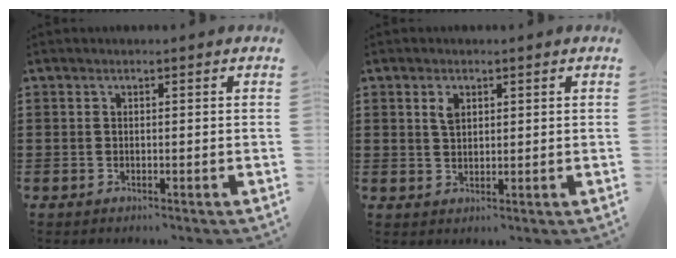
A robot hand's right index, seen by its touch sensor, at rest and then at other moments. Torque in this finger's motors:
{"motor_torque": [0.03, -0.03, 0.01, 0.06]}